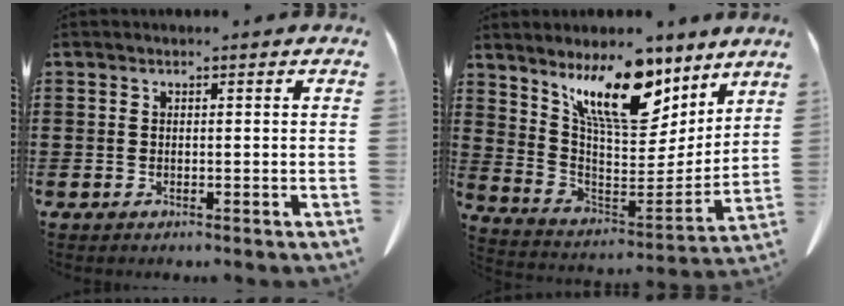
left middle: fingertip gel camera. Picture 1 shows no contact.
{"total": 12.1, "force": [8.6, 4.5, 7.3], "torque": [-0.148, -0.044, 0.154]}